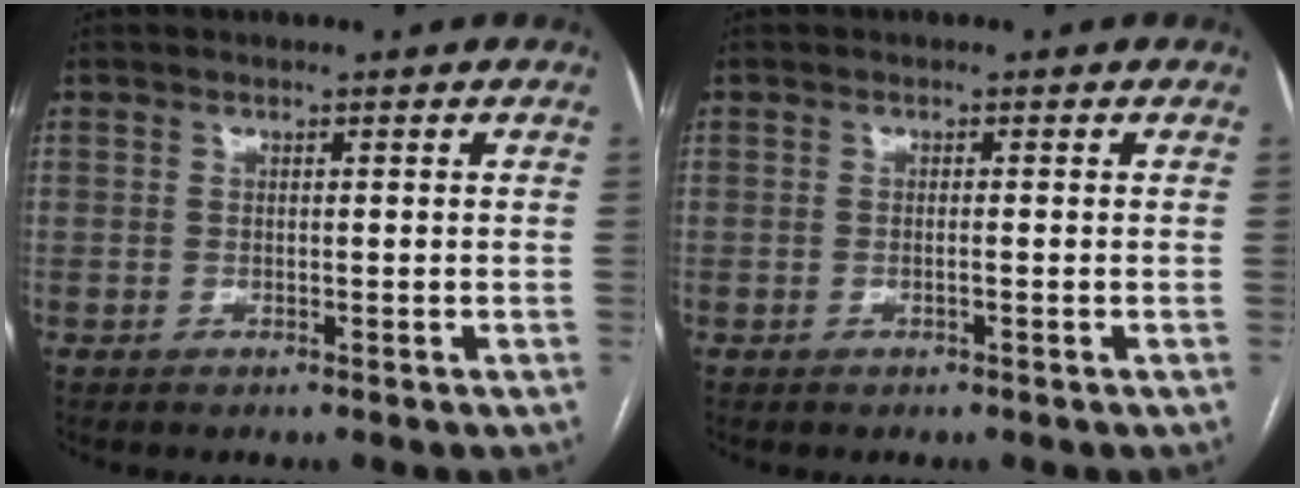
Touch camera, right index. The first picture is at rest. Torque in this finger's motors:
{"motor_torque": [-0.22, 0.02, -0.04, 0.00]}